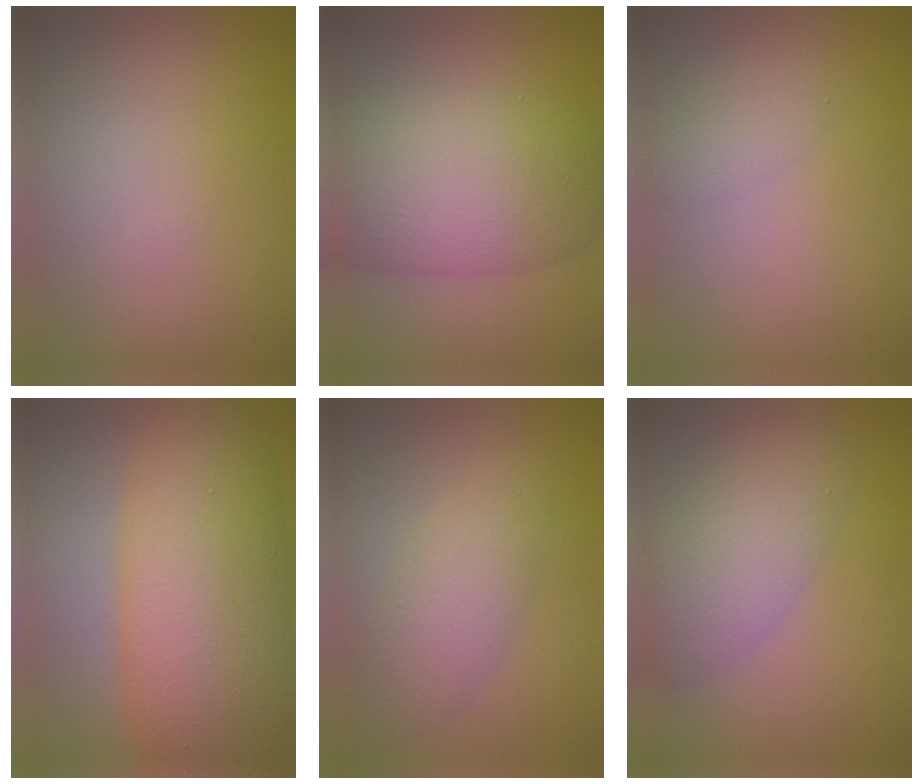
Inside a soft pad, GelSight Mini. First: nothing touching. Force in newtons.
{"total": 9.1, "press": 9.1, "slide": 0.5}
{"total": 1.6, "press": 1.6, "slide": 0.1}
{"total": 11.4, "press": 11.3, "slide": 0.2}
{"total": 3.9, "press": 3.9, "slide": 0.1}
{"total": 5.0, "press": 5.0, "slide": 0.2}